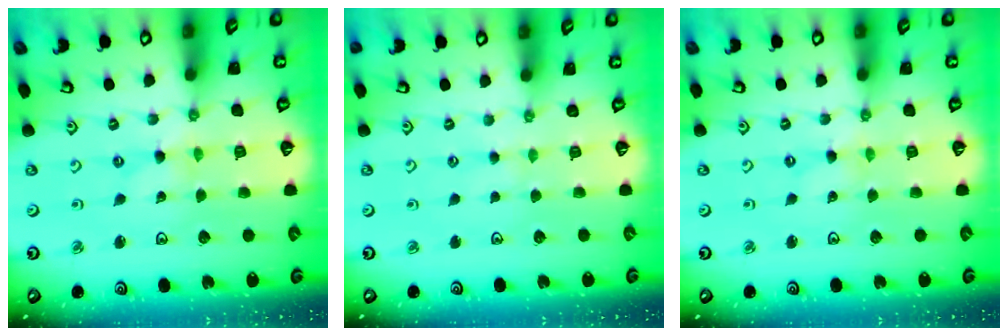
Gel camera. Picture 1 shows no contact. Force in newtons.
{"total": 0.6, "press": 0.6, "slide": 0.2}
{"total": 0.0}